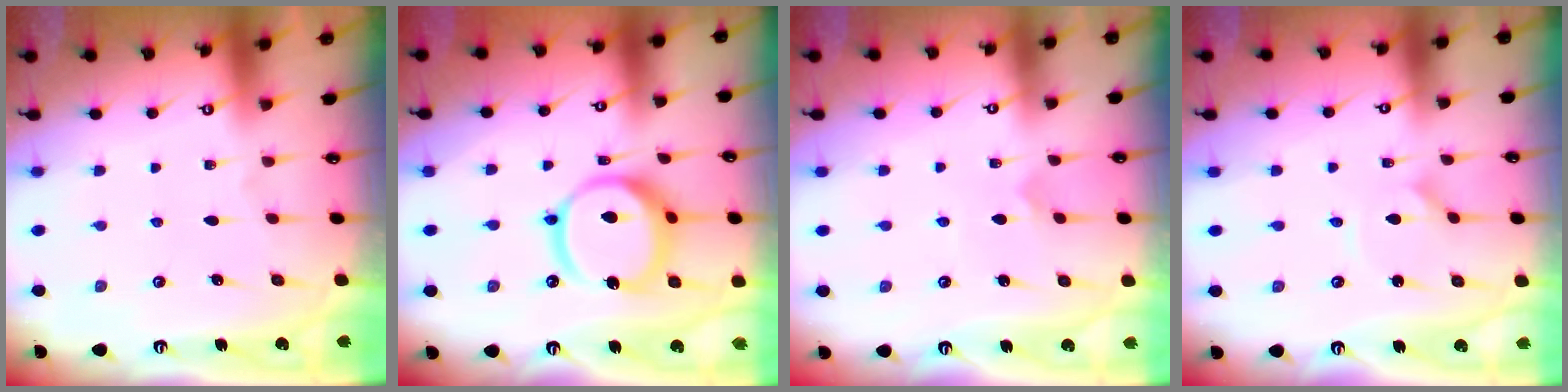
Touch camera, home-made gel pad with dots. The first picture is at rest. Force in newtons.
{"total": 15.0, "press": 14.8, "slide": 1.9}
{"total": 2.9, "press": 2.9, "slide": 0.2}
{"total": 0.9, "press": 0.9, "slide": 0.0}